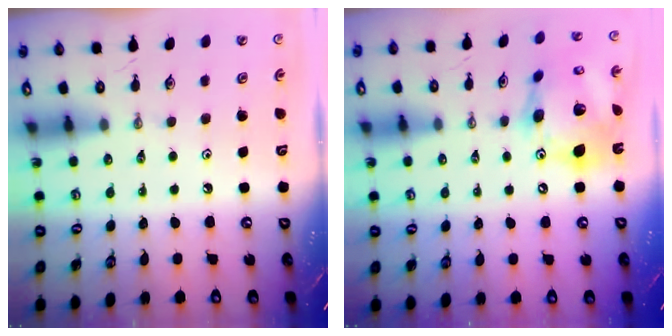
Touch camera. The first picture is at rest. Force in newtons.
{"total": 19.7, "press": 19.6, "slide": 2.3}